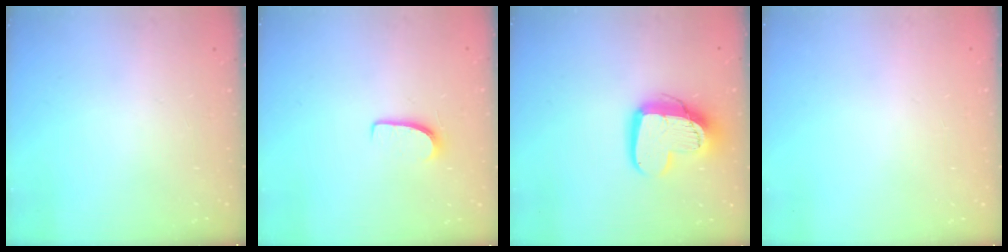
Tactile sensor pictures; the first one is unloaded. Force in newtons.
{"total": 5.9, "press": 5.9, "slide": 0.4}
{"total": 14.6, "press": 14.6, "slide": 1.1}
{"total": 0.0}